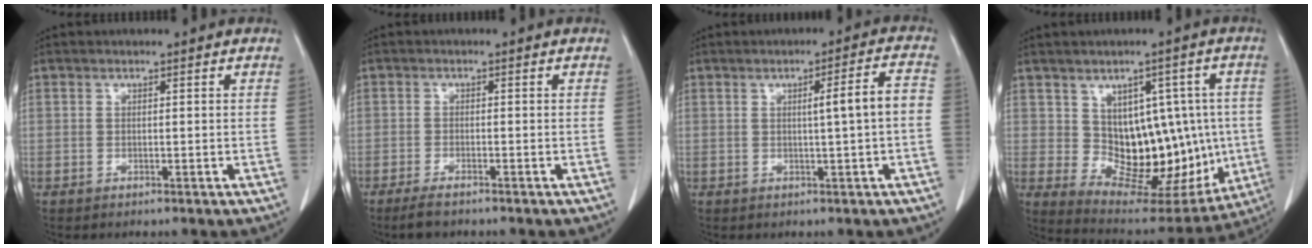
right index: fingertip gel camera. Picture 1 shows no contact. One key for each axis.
{"total": 3.0, "fx": -2.4, "fy": 0.5, "fz": 1.7, "tx": -0.039, "ty": -0.008, "tz": -0.038}
{"total": 5.0, "fx": -0.2, "fy": -0.2, "fz": 5.0, "tx": -0.073, "ty": 0.010, "tz": -0.001}
{"total": 15.0, "fx": 0.2, "fy": 9.2, "fz": 11.8, "tx": -0.140, "ty": 0.025, "tz": 0.037}